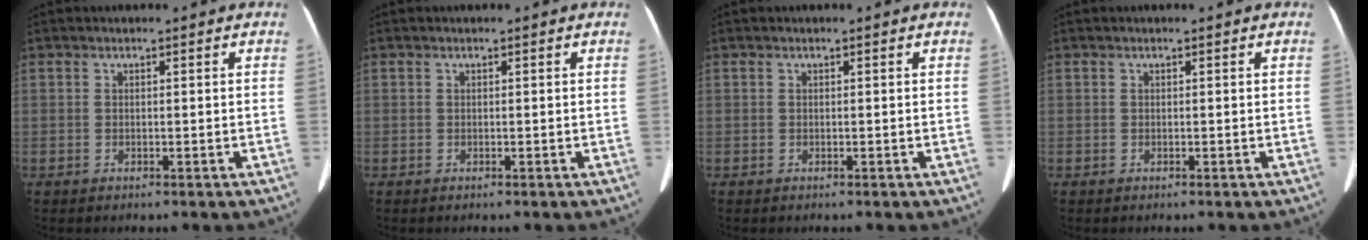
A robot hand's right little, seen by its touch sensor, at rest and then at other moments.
{"total": 0.0}
{"total": 0.0}
{"total": 0.0}